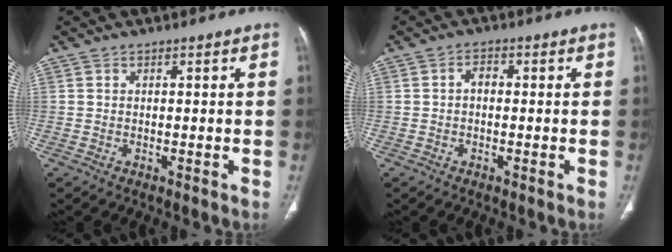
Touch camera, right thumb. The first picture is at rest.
{"total": 2.1, "force": [-0.2, 1.4, 1.6], "torque": [-0.021, 0.011, -0.007]}